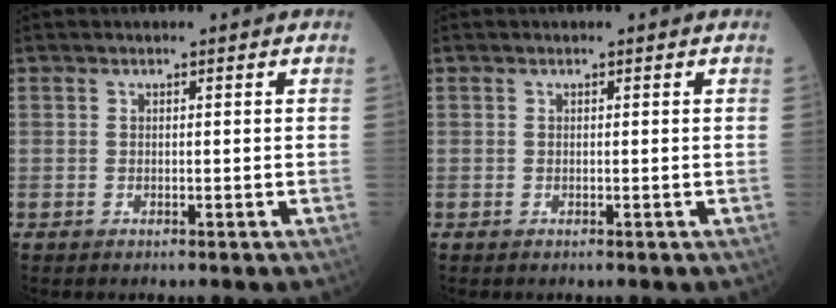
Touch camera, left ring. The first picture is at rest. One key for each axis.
{"total": 0.0}